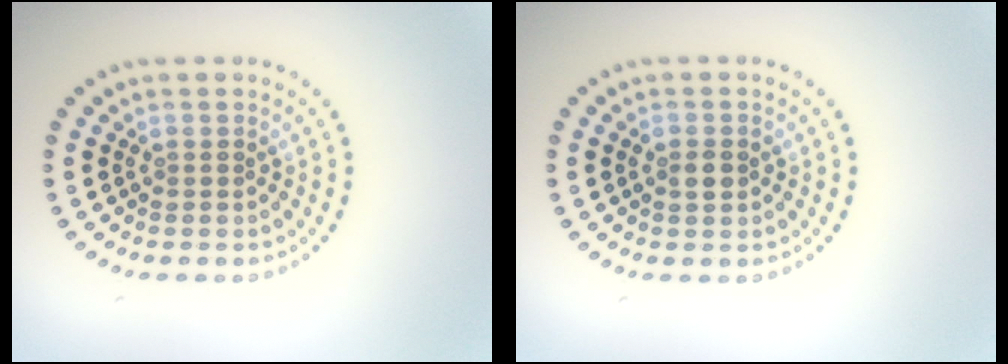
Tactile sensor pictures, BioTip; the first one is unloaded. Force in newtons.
{"total": 1.3, "press": 1.3, "slide": 0.3}